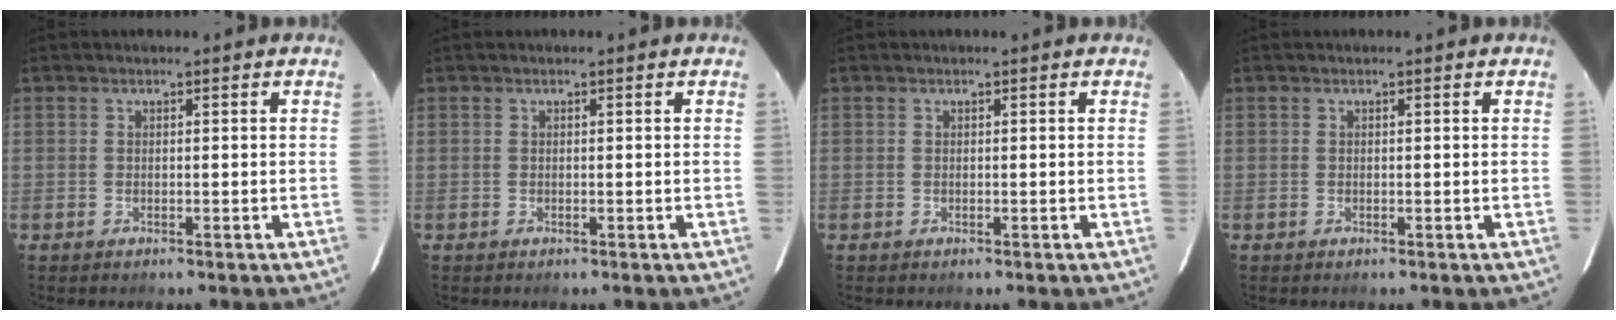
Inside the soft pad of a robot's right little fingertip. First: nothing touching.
{"total": 0.0}
{"total": 0.0}
{"total": 0.0}